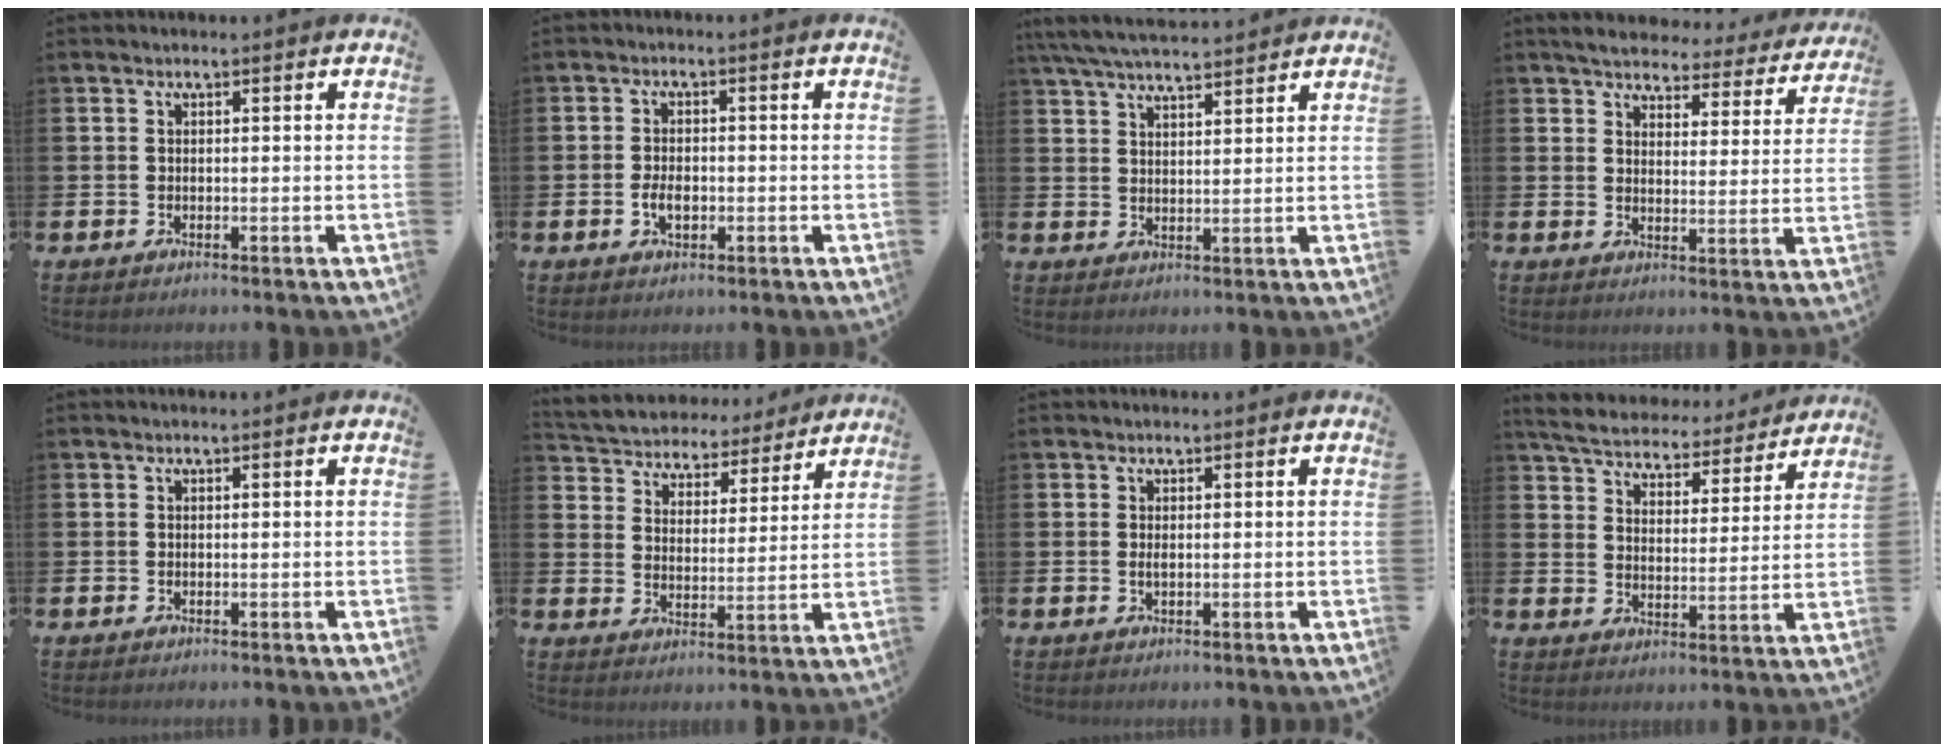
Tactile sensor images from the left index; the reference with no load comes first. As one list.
[{"total": 2.7, "force": [-0.6, 1.7, 2.0], "torque": [-0.024, -0.003, -0.015]}, {"total": 5.9, "force": [5.5, 0.8, 1.8], "torque": [-0.048, -0.024, 0.101]}, {"total": 4.5, "force": [4.3, 1.1, 0.6], "torque": [-0.028, -0.033, 0.070]}, {"total": 0.0}, {"total": 5.1, "force": [4.8, 1.8, -0.3], "torque": [-0.023, -0.042, 0.079]}, {"total": 0.6, "force": [0.1, 0.2, 0.6], "torque": [-0.005, -0.001, 0.000]}, {"total": 6.0, "force": [5.8, 1.1, 0.9], "torque": [-0.047, -0.047, 0.100]}]